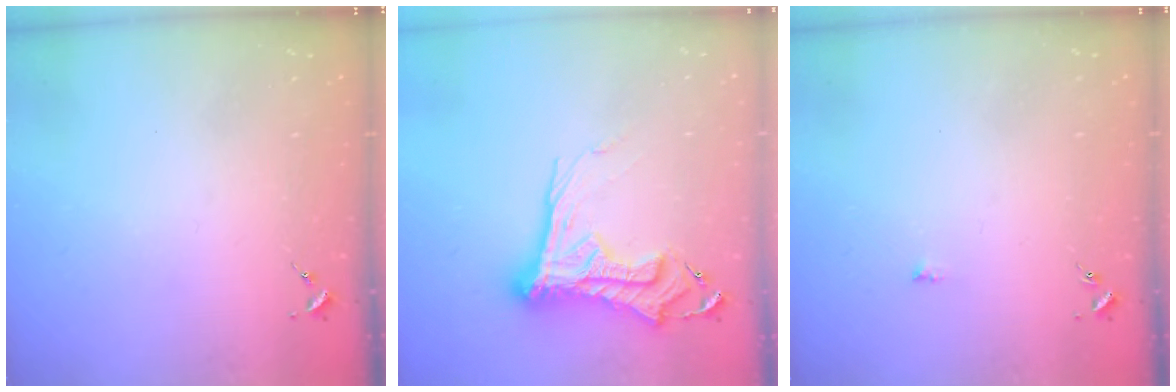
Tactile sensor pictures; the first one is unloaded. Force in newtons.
{"total": 17.1, "press": 17.0, "slide": 1.6}
{"total": 4.6, "press": 4.5, "slide": 0.5}